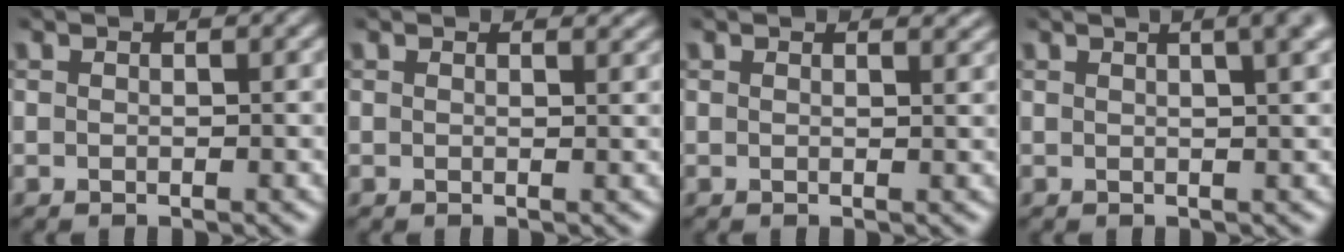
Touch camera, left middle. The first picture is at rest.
{"total": 0.9, "force": [0.9, 0.1, 0.2], "torque": [-0.004, -0.004, 0.010]}
{"total": 1.2, "force": [1.1, 0.3, 0.4], "torque": [-0.004, -0.003, 0.012]}
{"total": 6.0, "force": [2.8, 2.7, 4.6], "torque": [-0.015, 0.043, -0.002]}